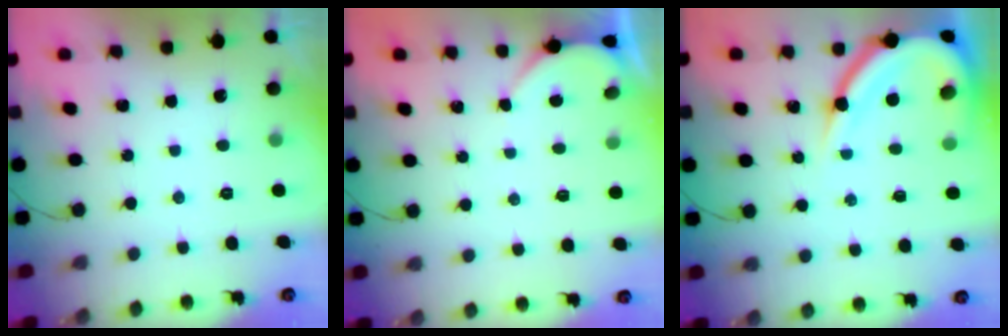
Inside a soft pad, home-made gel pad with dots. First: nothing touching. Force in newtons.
{"total": 2.1, "press": 2.1, "slide": 0.2}
{"total": 12.4, "press": 12.3, "slide": 1.4}